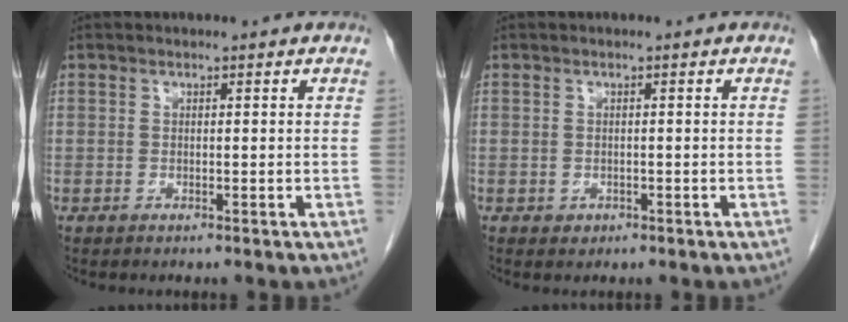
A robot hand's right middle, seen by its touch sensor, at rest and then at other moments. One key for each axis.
{"total": 0.9, "fx": -0.3, "fy": 0.8, "fz": 0.2, "tx": -0.003, "ty": 0.003, "tz": 0.000}